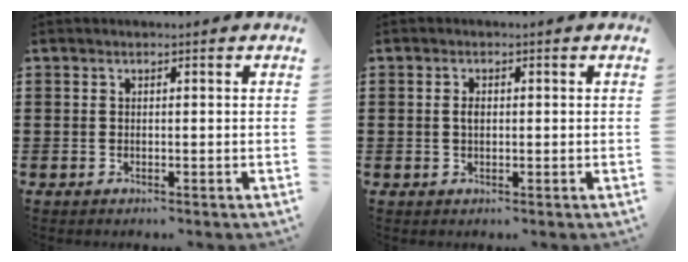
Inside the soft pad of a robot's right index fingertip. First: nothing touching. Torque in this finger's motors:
{"motor_torque": [0.91, 0.80, 0.22, 0.06]}